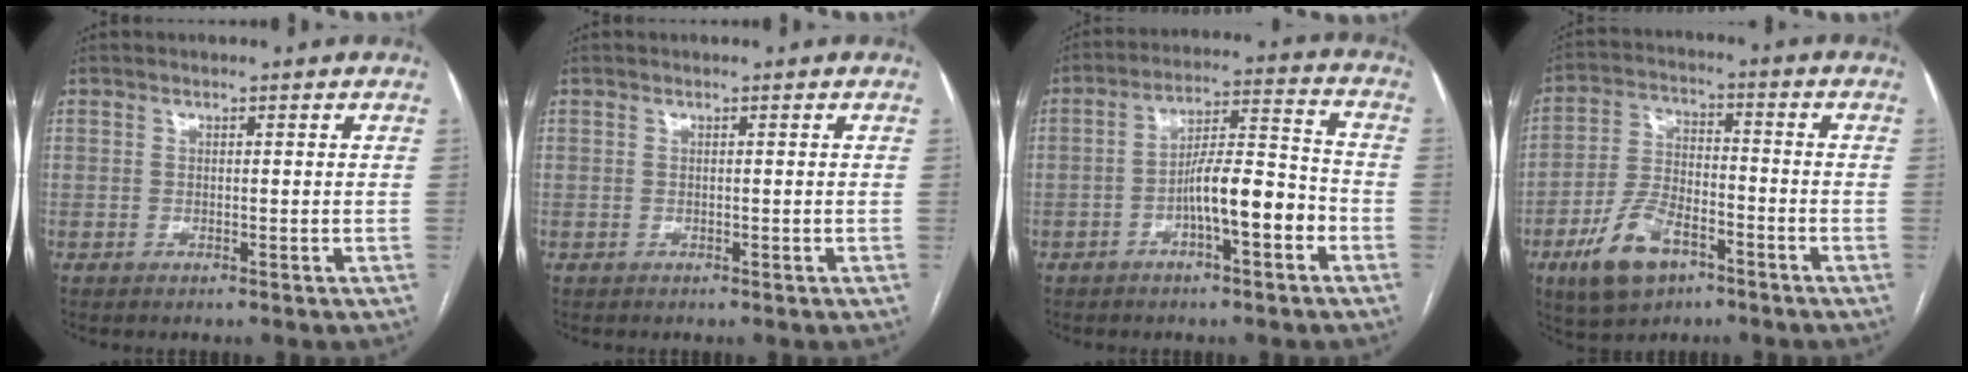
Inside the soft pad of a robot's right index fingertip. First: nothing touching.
{"total": 0.0}
{"total": 9.6, "force": [-3.7, 1.9, 8.7], "torque": [-0.147, 0.023, -0.058]}
{"total": 10.8, "force": [-6.1, 5.1, 7.4], "torque": [-0.161, 0.002, -0.106]}